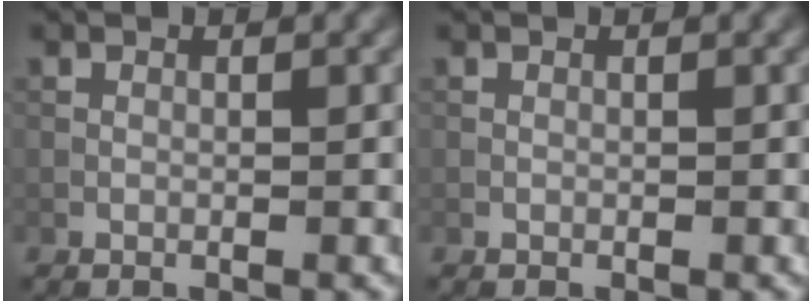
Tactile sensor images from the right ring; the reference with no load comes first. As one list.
[{"total": 0.0}]